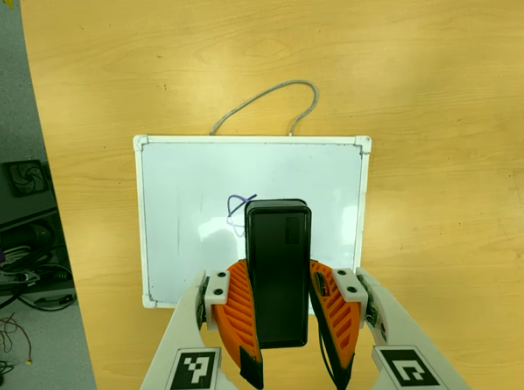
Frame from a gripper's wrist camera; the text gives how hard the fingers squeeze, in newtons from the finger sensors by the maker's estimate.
{"total": 6.0, "left": 4.9, "right": 7.0}